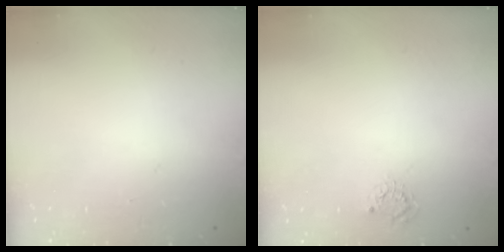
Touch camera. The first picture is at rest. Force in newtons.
{"total": 2.5, "press": 2.5, "slide": 0.4}